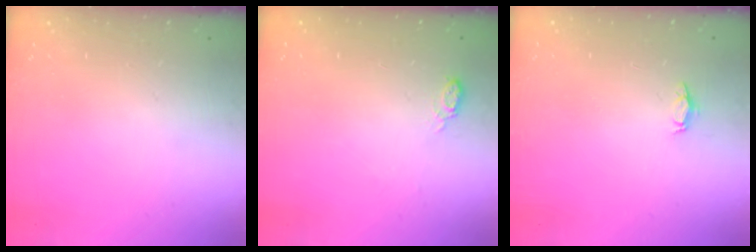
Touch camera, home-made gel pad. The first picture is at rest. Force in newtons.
{"total": 6.1, "press": 6.1, "slide": 0.7}
{"total": 2.8, "press": 2.8, "slide": 0.4}